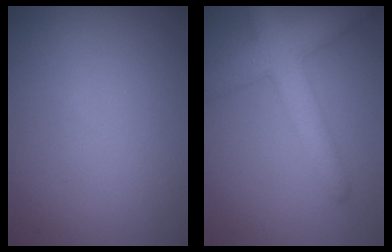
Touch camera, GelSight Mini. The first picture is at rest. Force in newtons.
{"total": 5.3, "press": 5.3, "slide": 0.1}